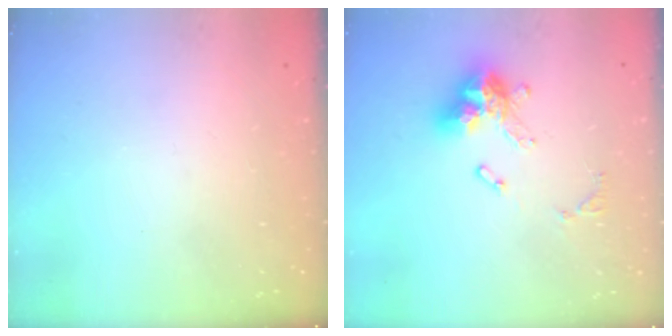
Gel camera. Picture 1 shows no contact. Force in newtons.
{"total": 12.6, "press": 12.5, "slide": 1.1}